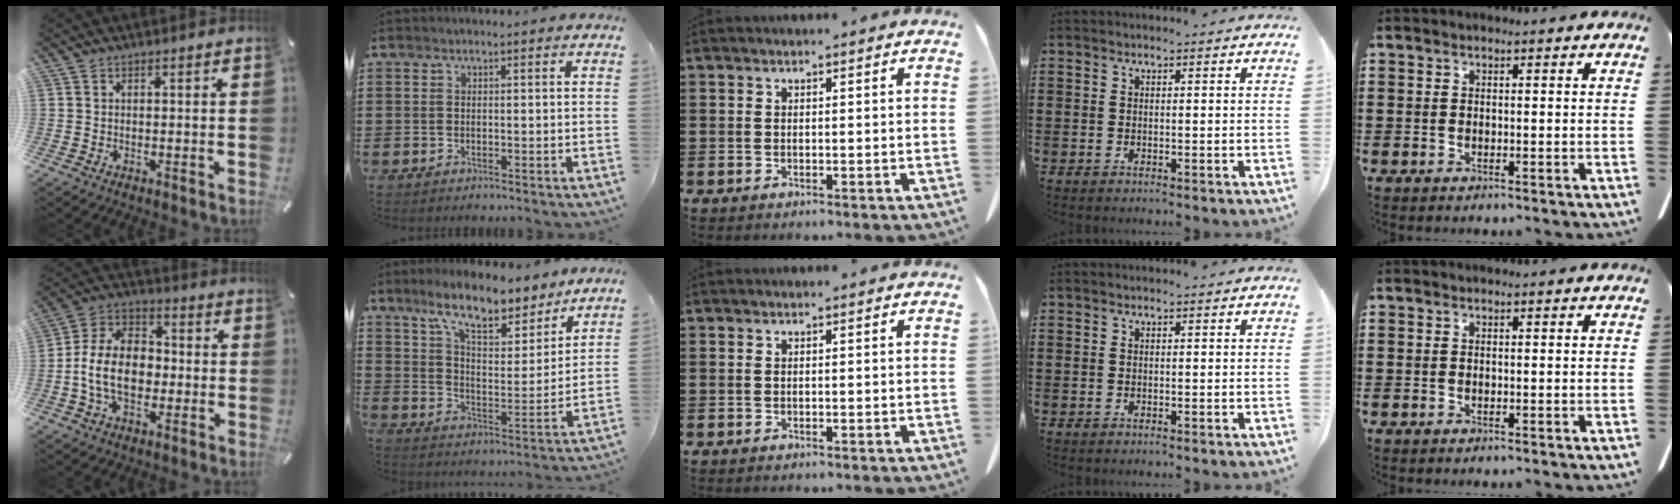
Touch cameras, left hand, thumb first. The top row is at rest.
{"thumb": {"total": 12.2, "force": [-2.9, 8.7, 8.0], "torque": [-0.192, 0.014, -0.056]}, "index": {"total": 10.9, "force": [8.7, 2.5, 6.0], "torque": [-0.127, -0.032, 0.152]}}